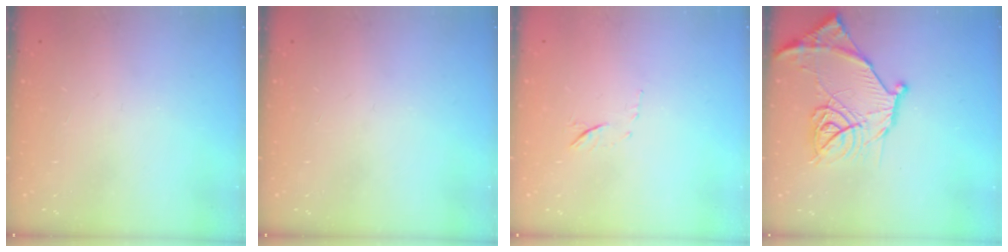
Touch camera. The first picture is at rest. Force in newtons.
{"total": 0.0}
{"total": 6.1, "press": 5.9, "slide": 1.5}
{"total": 16.8, "press": 16.7, "slide": 1.5}